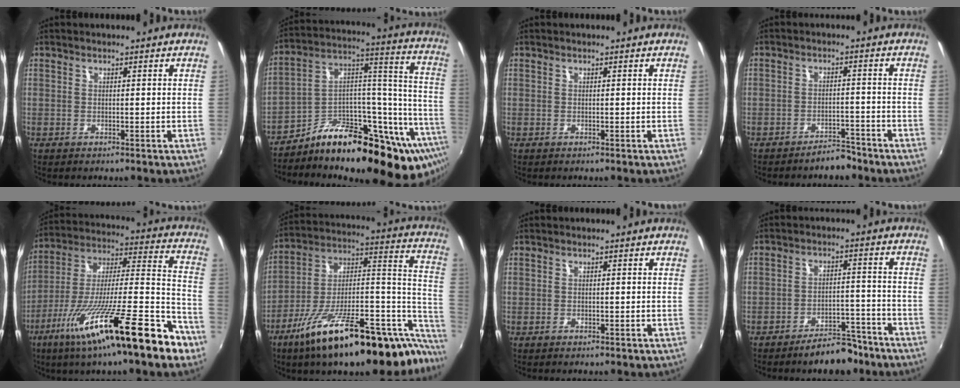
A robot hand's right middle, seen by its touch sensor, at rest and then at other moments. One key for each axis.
{"total": 27.2, "fx": -17.4, "fy": 10.8, "fz": 17.8, "tx": -0.213, "ty": 0.043, "tz": -0.260}
{"total": 0.0}
{"total": 4.0, "fx": -3.6, "fy": 1.5, "fz": 1.0, "tx": -0.023, "ty": 0.011, "tz": -0.047}
{"total": 26.2, "fx": -15.5, "fy": 2.7, "fz": 20.9, "tx": -0.330, "ty": -0.029, "tz": -0.259}
{"total": 32.0, "fx": -20.8, "fy": 9.0, "fz": 22.6, "tx": -0.295, "ty": 0.005, "tz": -0.321}
{"total": 0.8, "fx": -0.6, "fy": 0.4, "fz": 0.4, "tx": -0.007, "ty": -0.002, "tz": -0.010}
{"total": 8.3, "fx": -6.8, "fy": 3.2, "fz": 3.5, "tx": -0.063, "ty": 0.029, "tz": -0.083}